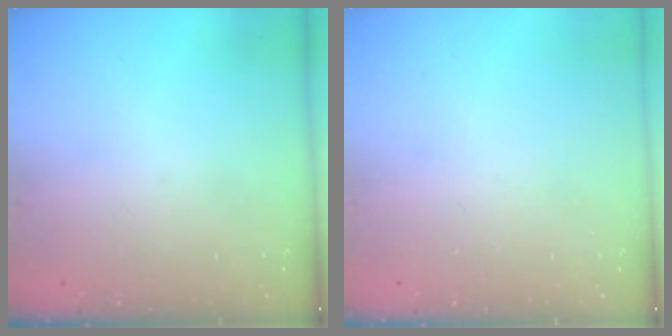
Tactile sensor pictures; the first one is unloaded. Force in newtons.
{"total": 0.0}